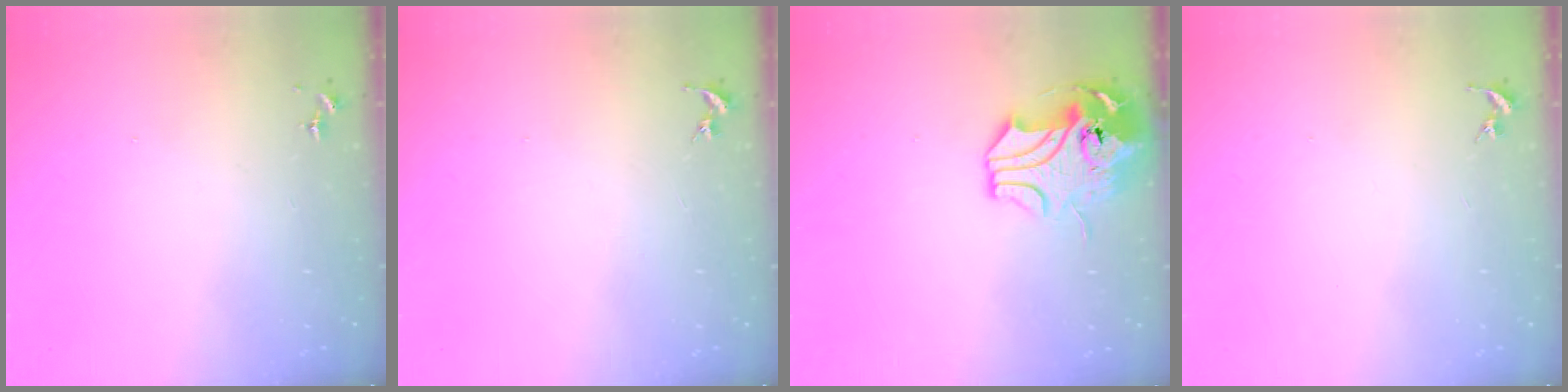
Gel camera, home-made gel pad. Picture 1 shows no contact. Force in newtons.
{"total": 0.0}
{"total": 12.0, "press": 11.8, "slide": 2.2}
{"total": 0.0}